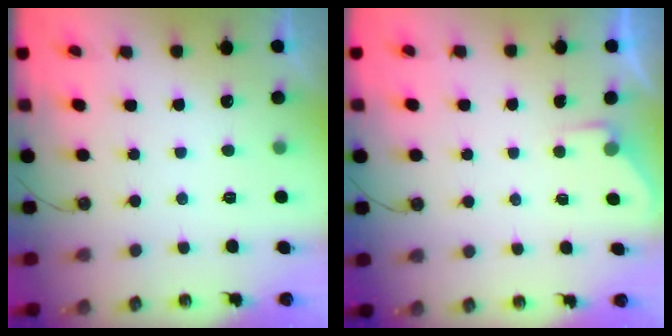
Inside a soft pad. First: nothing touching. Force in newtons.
{"total": 2.4, "press": 2.4, "slide": 0.4}